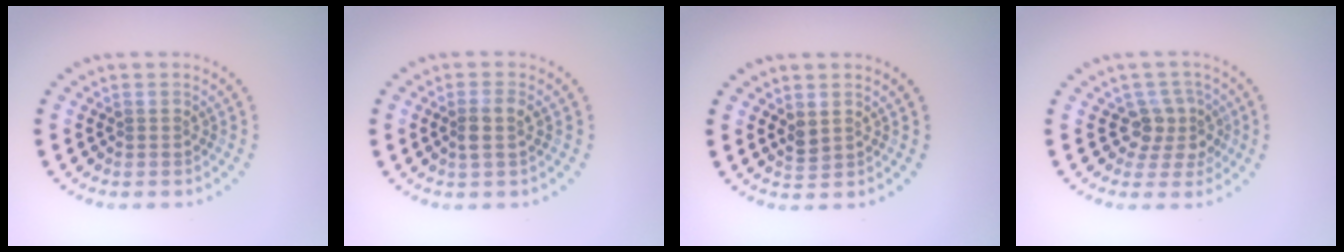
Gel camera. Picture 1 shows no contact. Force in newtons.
{"total": 1.8, "press": 1.6, "slide": 0.9}
{"total": 1.0, "press": 0.9, "slide": 0.4}
{"total": 2.9, "press": 2.2, "slide": 1.8}